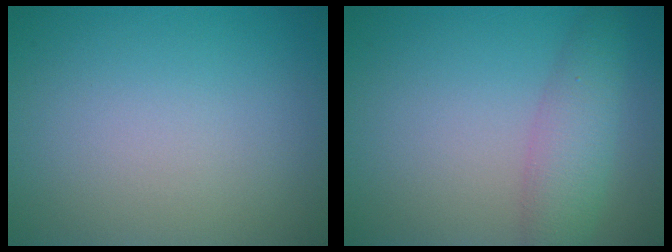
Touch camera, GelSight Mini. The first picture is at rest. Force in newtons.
{"total": 3.8, "press": 3.8, "slide": 0.1}